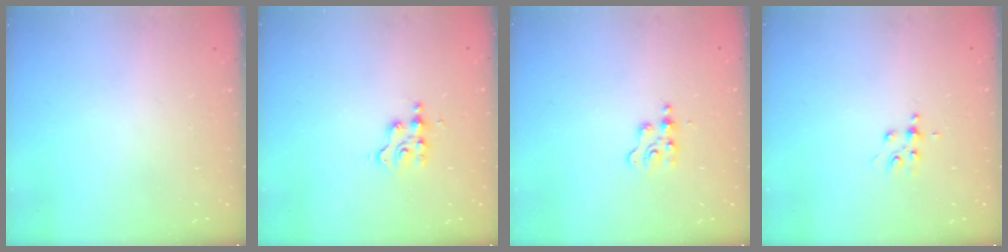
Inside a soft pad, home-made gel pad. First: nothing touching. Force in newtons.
{"total": 2.9, "press": 2.9, "slide": 0.2}
{"total": 2.4, "press": 2.4, "slide": 0.3}
{"total": 5.2, "press": 5.1, "slide": 0.8}